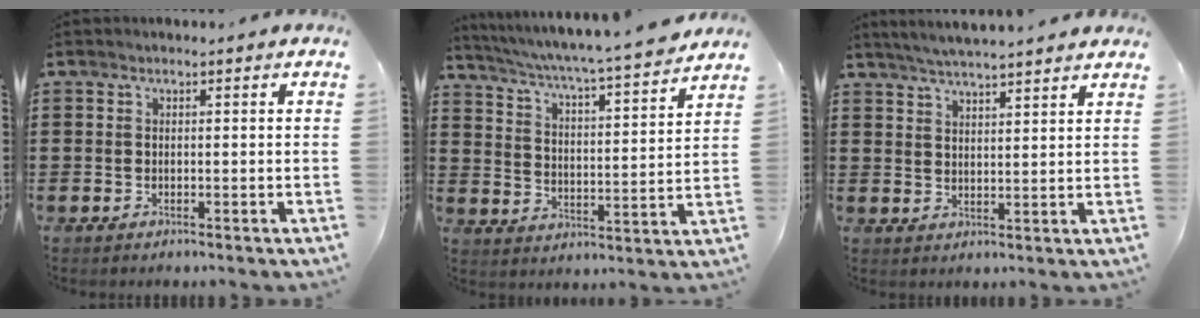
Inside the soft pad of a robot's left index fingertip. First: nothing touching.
{"total": 4.4, "force": [3.9, -0.7, 1.8], "torque": [-0.056, -0.041, 0.055]}
{"total": 4.1, "force": [3.9, -0.4, 1.1], "torque": [-0.034, -0.014, 0.070]}